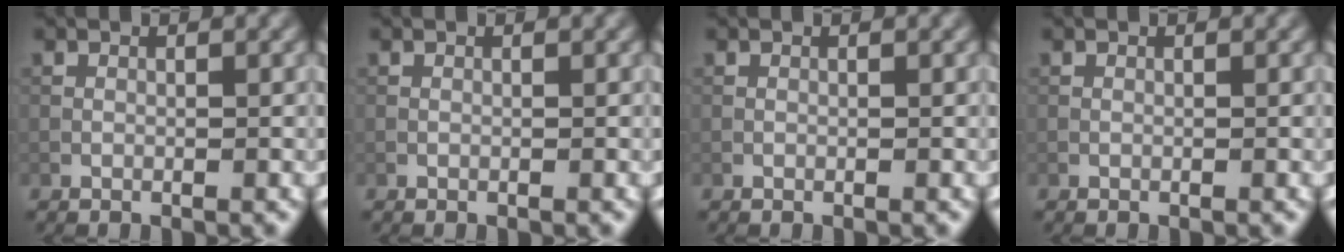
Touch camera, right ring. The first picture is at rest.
{"total": 0.0}
{"total": 0.0}
{"total": 0.0}